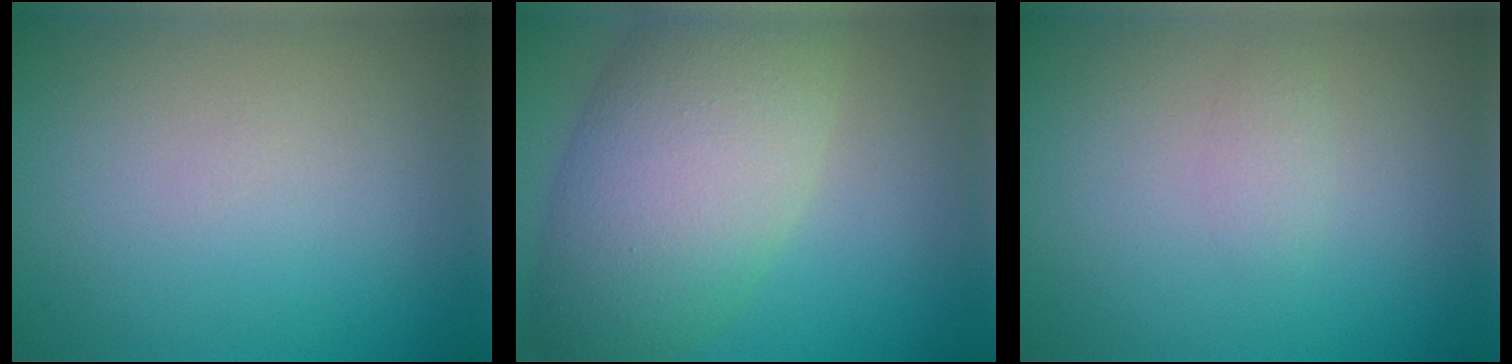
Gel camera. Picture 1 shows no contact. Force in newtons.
{"total": 9.6, "press": 9.6, "slide": 0.4}
{"total": 0.8, "press": 0.8, "slide": 0.1}